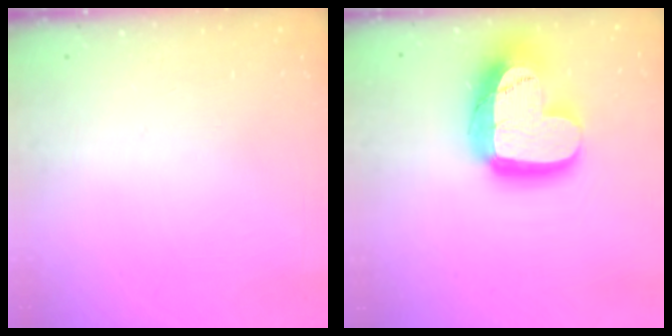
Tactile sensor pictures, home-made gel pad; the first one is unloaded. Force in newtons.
{"total": 24.2, "press": 24.1, "slide": 1.8}